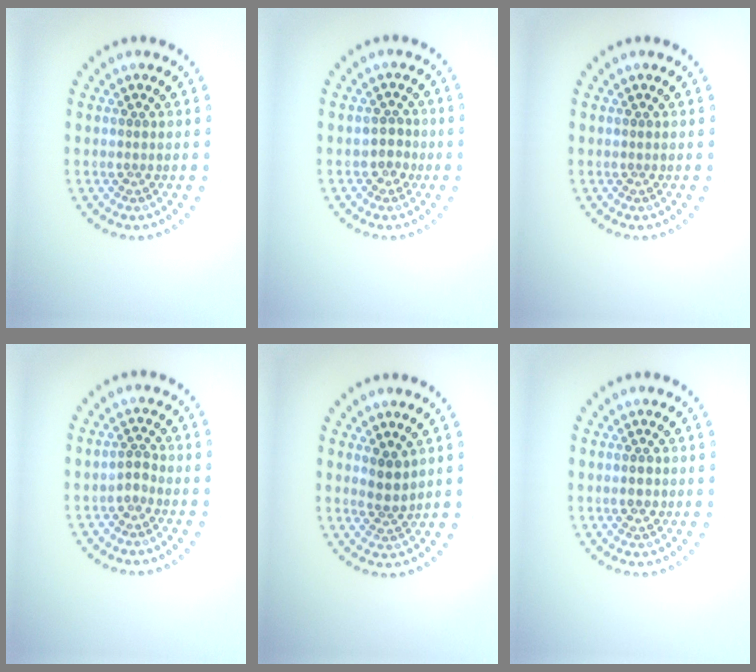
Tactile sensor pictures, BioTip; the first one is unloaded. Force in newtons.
{"total": 1.5, "press": 1.3, "slide": 0.7}
{"total": 0.0}
{"total": 1.0, "press": 0.8, "slide": 0.6}
{"total": 2.1, "press": 1.7, "slide": 1.2}
{"total": 0.8, "press": 0.8, "slide": 0.2}